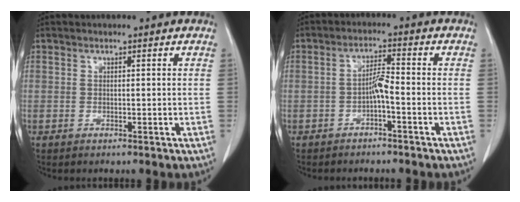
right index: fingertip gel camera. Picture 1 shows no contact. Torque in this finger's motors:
{"motor_torque": [0.71, -0.57, 0.28, 0.08]}